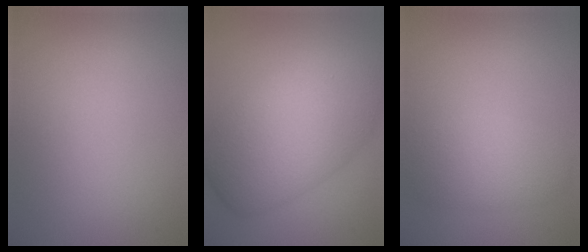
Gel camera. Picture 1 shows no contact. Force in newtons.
{"total": 8.7, "press": 8.7, "slide": 0.1}
{"total": 3.8, "press": 3.8, "slide": 0.1}